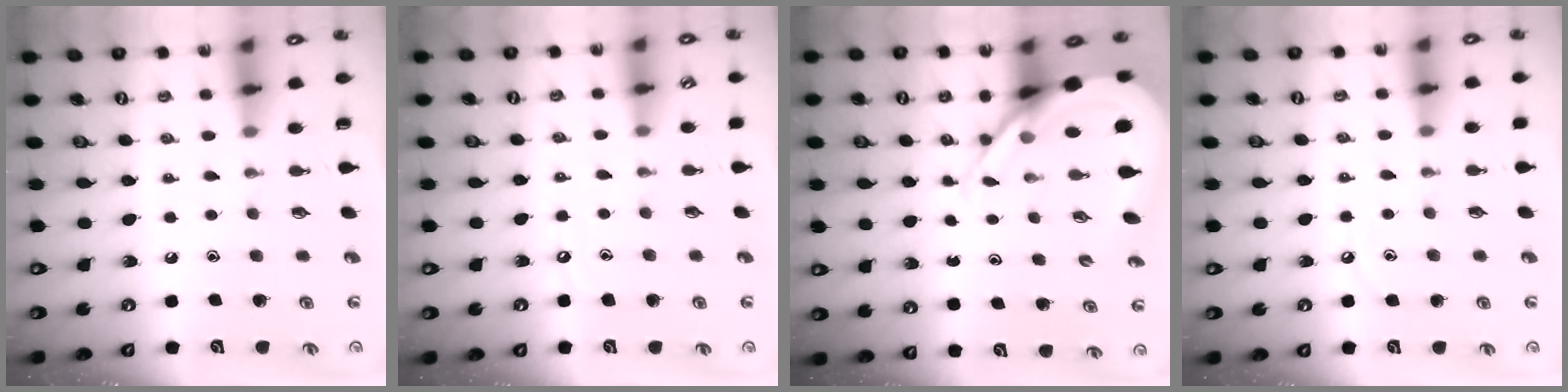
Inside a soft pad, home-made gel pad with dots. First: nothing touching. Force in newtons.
{"total": 4.6, "press": 4.6, "slide": 0.6}
{"total": 9.5, "press": 9.5, "slide": 0.8}
{"total": 3.9, "press": 3.9, "slide": 0.4}